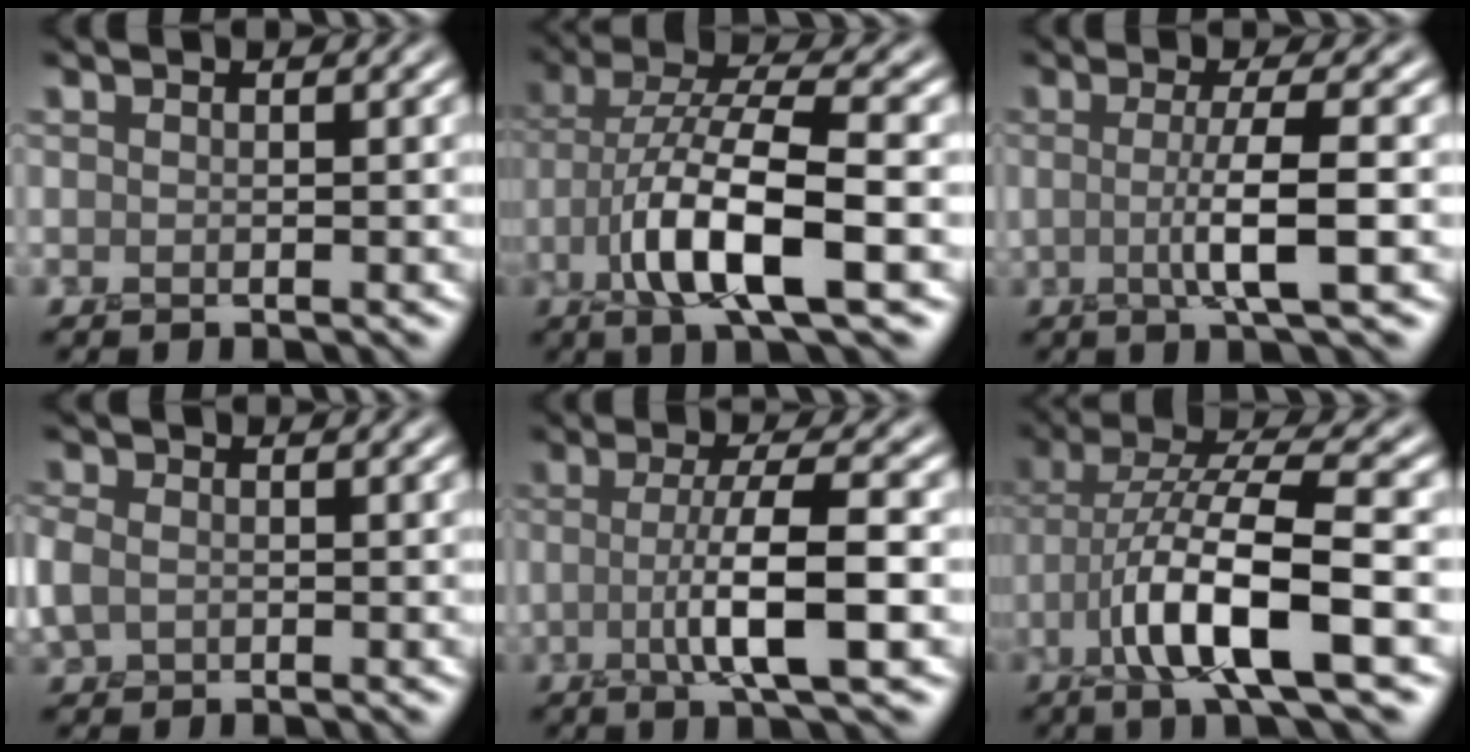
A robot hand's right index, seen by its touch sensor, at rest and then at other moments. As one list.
[{"total": 8.8, "force": [-1.7, 2.9, 8.1], "torque": [-0.156, 0.013, -0.031]}, {"total": 4.1, "force": [-0.1, 0.6, 4.1], "torque": [-0.069, -0.004, -0.002]}, {"total": 1.9, "force": [0.0, 1.7, 0.7], "torque": [-0.022, 0.006, -0.006]}, {"total": 5.8, "force": [-0.6, 1.1, 5.6], "torque": [-0.099, 0.003, -0.011]}, {"total": 8.9, "force": [-1.4, 2.7, 8.3], "torque": [-0.159, 0.015, -0.026]}]